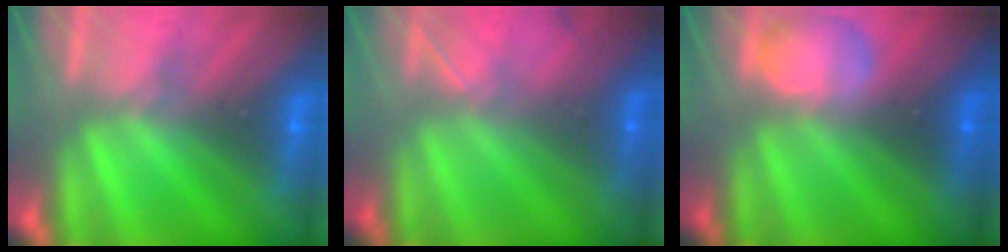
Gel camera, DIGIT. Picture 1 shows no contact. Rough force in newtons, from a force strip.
{"total": 1.3}
{"total": 2.4}